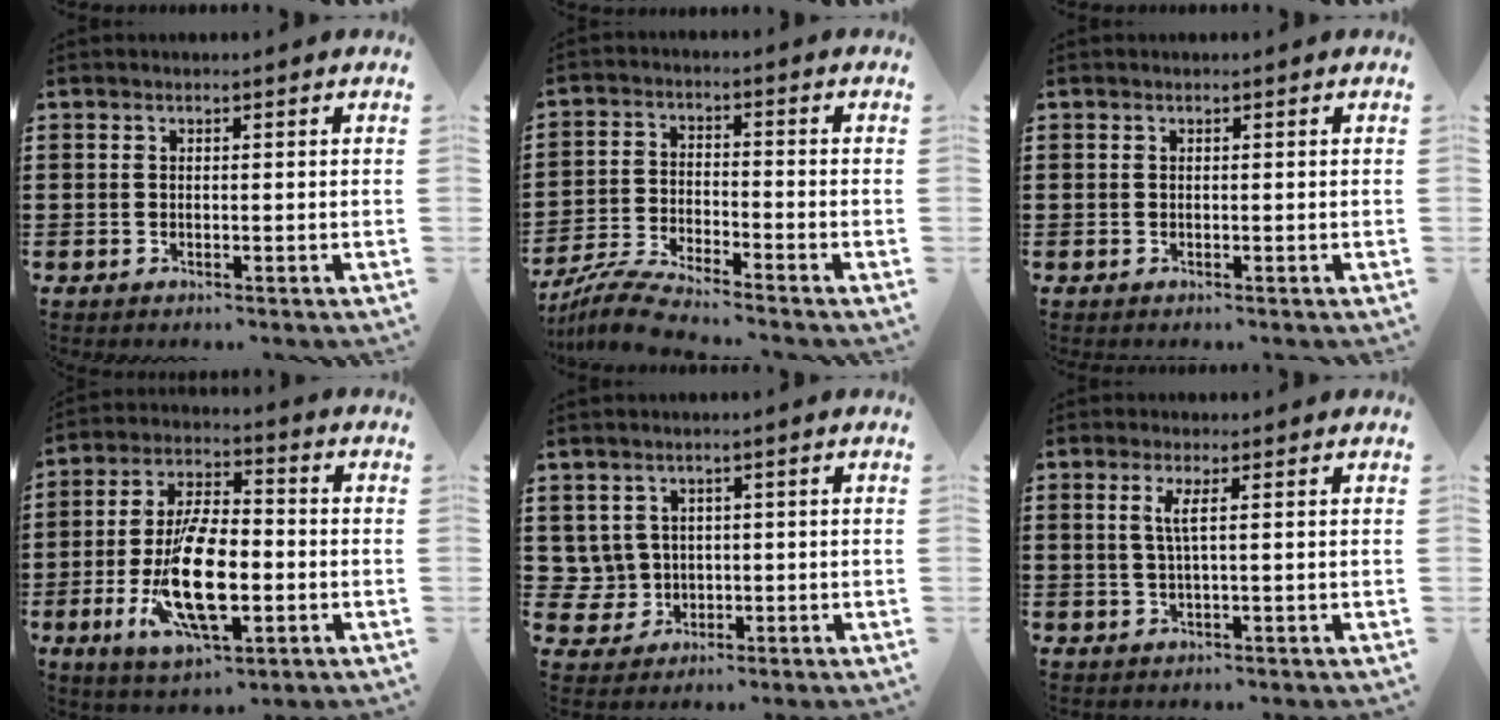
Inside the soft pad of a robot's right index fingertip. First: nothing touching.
{"total": 5.5, "force": [-5.3, 0.0, 1.6], "torque": [-0.045, -0.009, -0.105]}
{"total": 0.0}
{"total": 13.8, "force": [-3.3, 5.7, 12.1], "torque": [-0.254, -0.009, -0.058]}
{"total": 3.2, "force": [0.7, 3.1, 0.2], "torque": [-0.021, 0.010, 0.013]}
{"total": 2.5, "force": [0.5, -0.1, 2.4], "torque": [-0.049, -0.004, 0.008]}